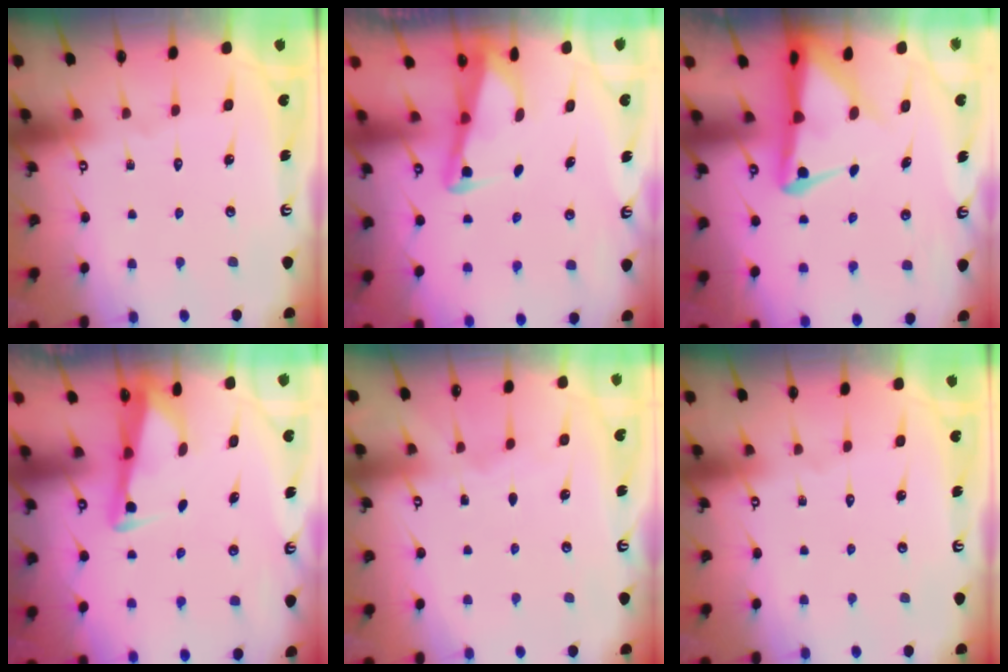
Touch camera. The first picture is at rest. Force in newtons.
{"total": 2.8, "press": 2.8, "slide": 0.3}
{"total": 4.8, "press": 4.6, "slide": 1.2}
{"total": 2.8, "press": 2.7, "slide": 0.4}
{"total": 2.6, "press": 2.5, "slide": 0.4}
{"total": 0.0}